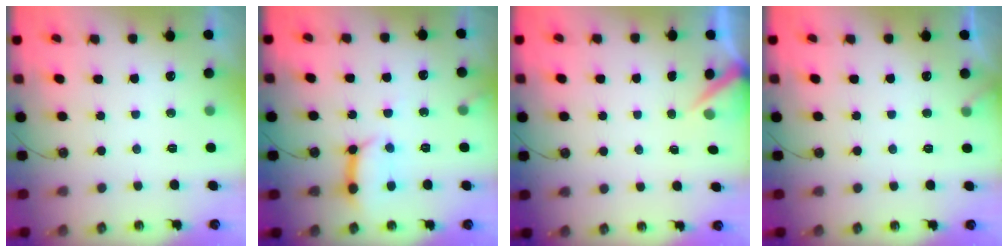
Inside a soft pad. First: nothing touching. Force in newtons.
{"total": 9.8, "press": 9.8, "slide": 1.0}
{"total": 3.1, "press": 3.0, "slide": 0.4}
{"total": 4.4, "press": 4.4, "slide": 0.3}